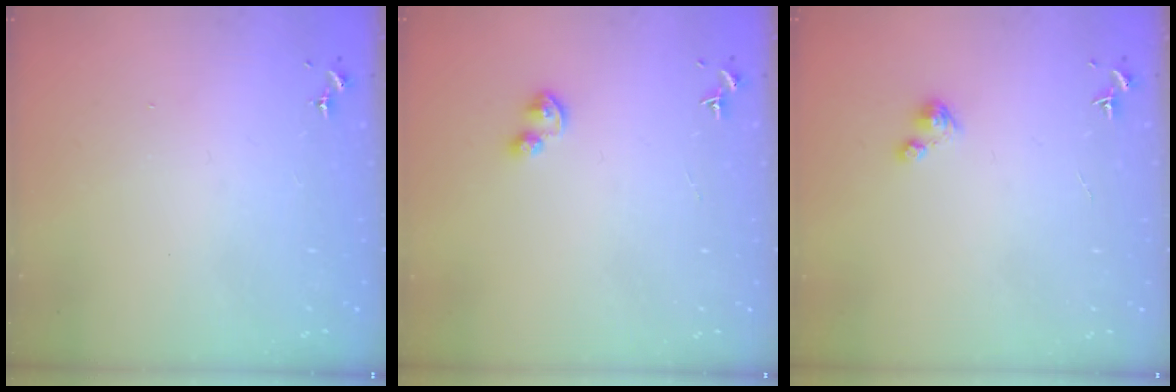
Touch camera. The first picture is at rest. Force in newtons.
{"total": 4.8, "press": 4.8, "slide": 0.5}
{"total": 3.0, "press": 3.0, "slide": 0.2}